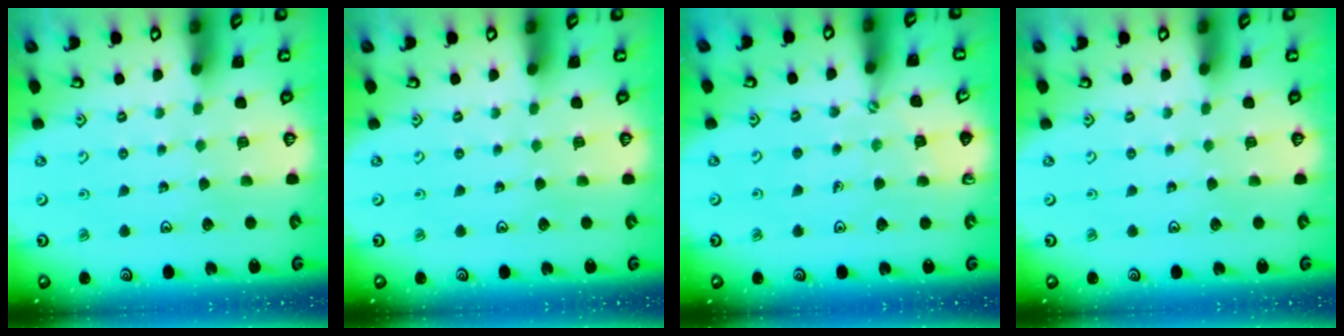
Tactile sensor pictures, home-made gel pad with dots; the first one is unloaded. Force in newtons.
{"total": 0.0}
{"total": 3.3, "press": 3.2, "slide": 0.4}
{"total": 0.0}